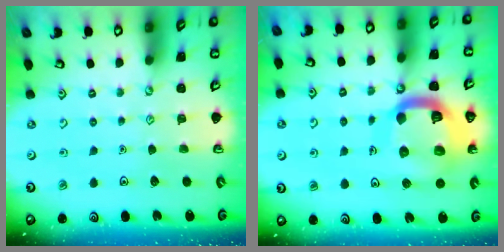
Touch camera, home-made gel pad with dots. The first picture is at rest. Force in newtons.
{"total": 18.2, "press": 18.1, "slide": 1.8}